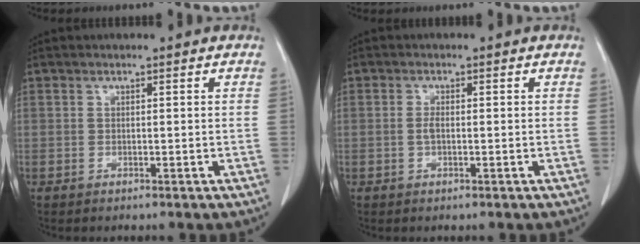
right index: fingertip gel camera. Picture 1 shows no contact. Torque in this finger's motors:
{"motor_torque": [0.07, 0.04, -0.03, 0.01]}